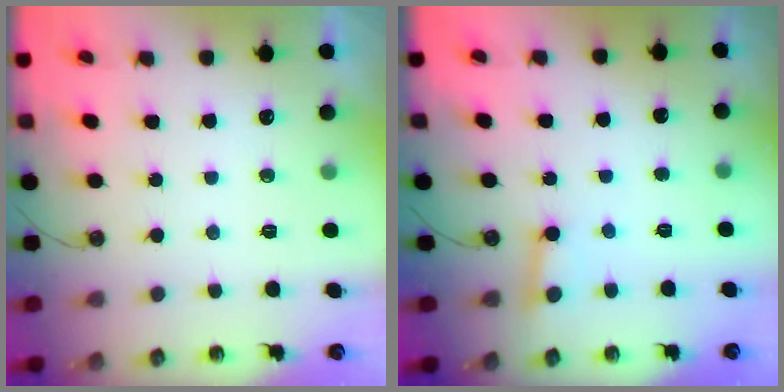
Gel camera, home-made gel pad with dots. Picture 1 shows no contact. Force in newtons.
{"total": 2.6, "press": 2.5, "slide": 0.8}